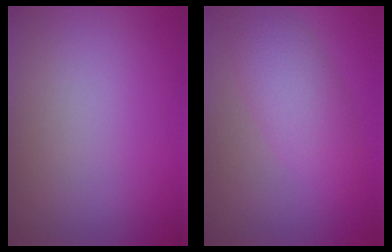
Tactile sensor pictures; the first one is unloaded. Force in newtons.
{"total": 4.2, "press": 4.2, "slide": 0.1}